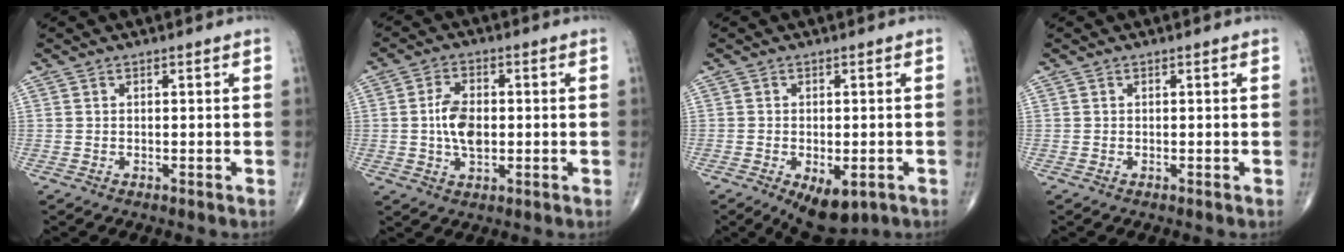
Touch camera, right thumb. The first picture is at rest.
{"total": 7.0, "force": [-0.2, 4.1, 5.7], "torque": [-0.101, 0.003, -0.006]}
{"total": 7.6, "force": [-3.3, 3.9, 5.7], "torque": [-0.076, -0.001, -0.040]}
{"total": 0.0}